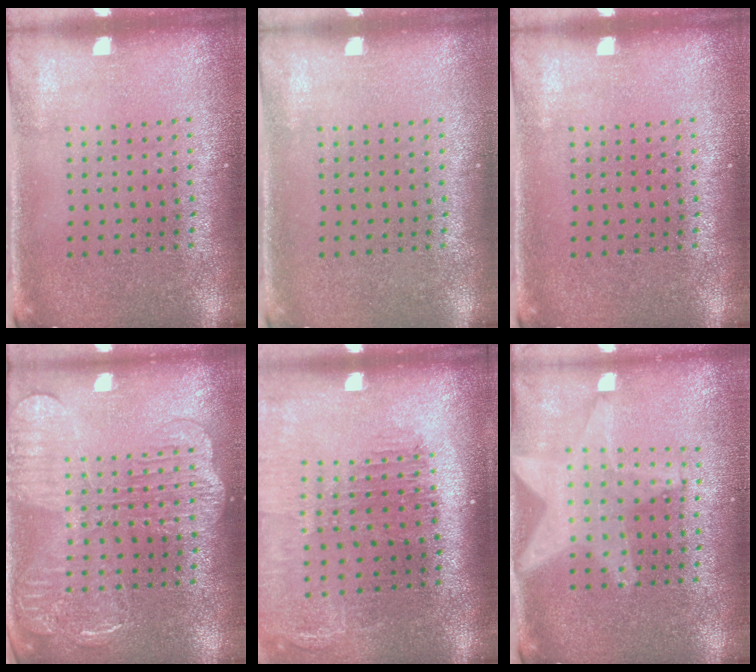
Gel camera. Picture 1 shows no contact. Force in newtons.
{"total": 0.0}
{"total": 0.0}
{"total": 2.4, "press": 2.3, "slide": 0.5}
{"total": 1.6, "press": 1.5, "slide": 0.6}
{"total": 2.2, "press": 1.8, "slide": 1.2}